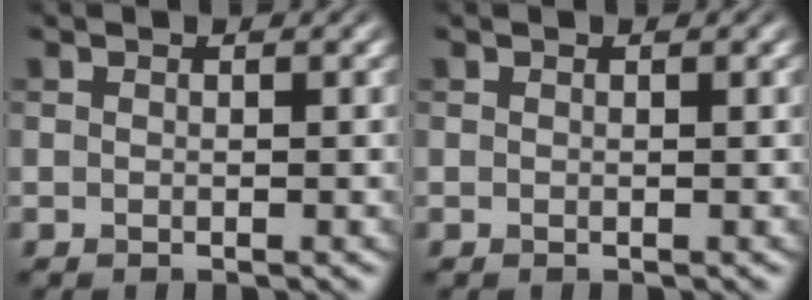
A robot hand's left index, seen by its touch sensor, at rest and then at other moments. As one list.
[{"total": 0.0}]